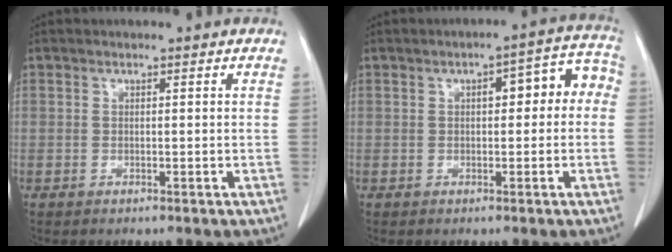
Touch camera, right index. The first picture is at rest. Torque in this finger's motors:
{"motor_torque": [0.19, 0.00, 0.11, 0.02]}